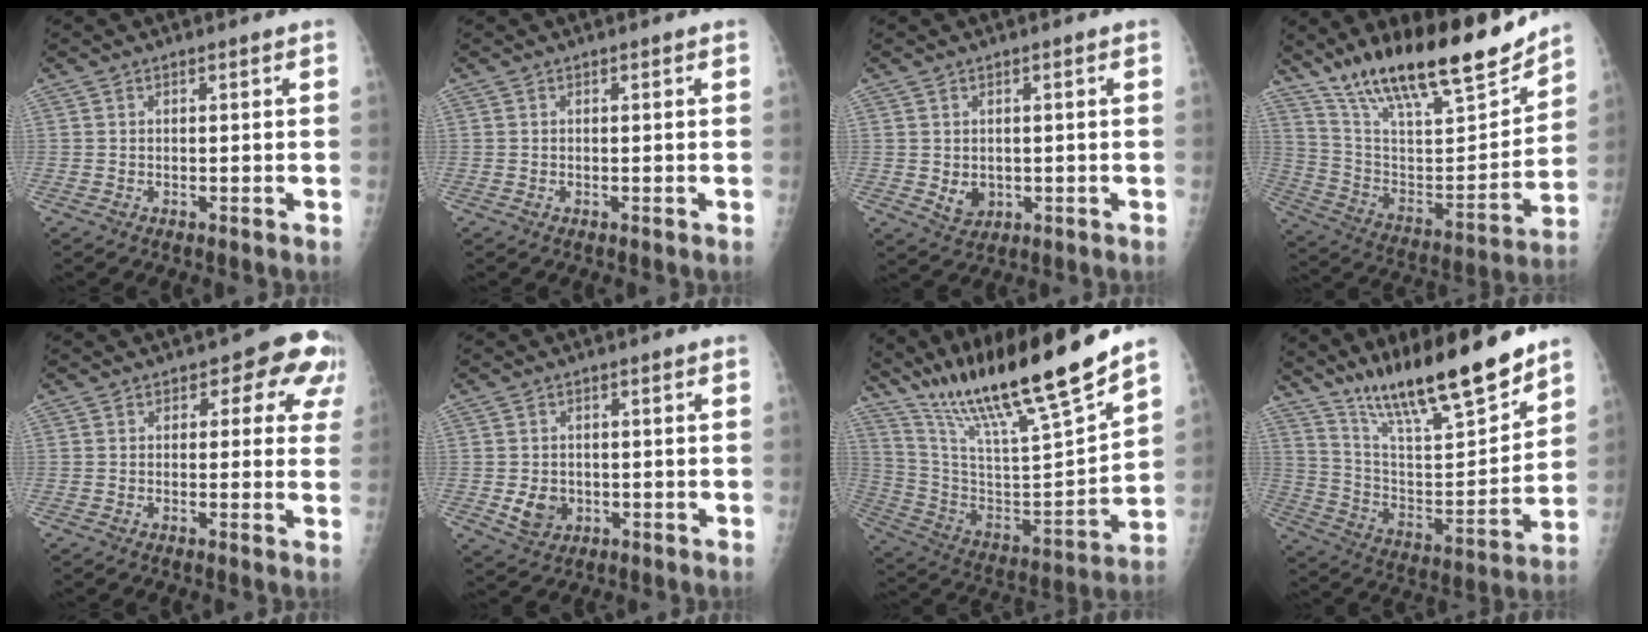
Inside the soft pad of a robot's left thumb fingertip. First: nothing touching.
{"total": 0.0}
{"total": 3.3, "force": [-0.1, 2.7, 1.9], "torque": [-0.020, -0.004, 0.010]}
{"total": 25.2, "force": [19.2, 6.5, 14.9], "torque": [-0.215, -0.079, 0.328]}
{"total": 7.6, "force": [2.9, 4.6, 5.3], "torque": [-0.002, 0.001, 0.018]}
{"total": 4.4, "force": [-0.8, 3.7, 2.3], "torque": [-0.027, 0.001, -0.005]}
{"total": 25.1, "force": [19.7, 2.1, 15.5], "torque": [-0.250, -0.085, 0.349]}
{"total": 21.3, "force": [16.7, 3.9, 12.7], "torque": [-0.187, -0.088, 0.292]}